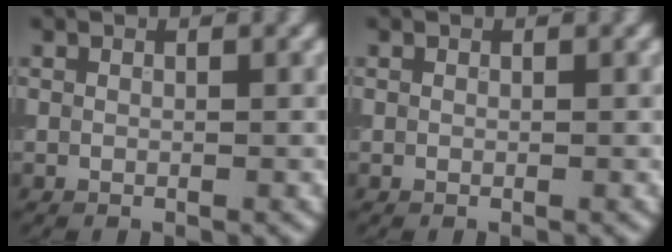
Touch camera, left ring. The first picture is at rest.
{"total": 0.0}